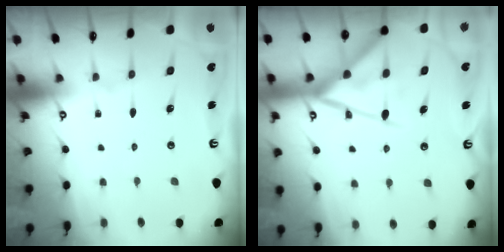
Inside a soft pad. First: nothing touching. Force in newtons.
{"total": 17.0, "press": 16.9, "slide": 1.4}